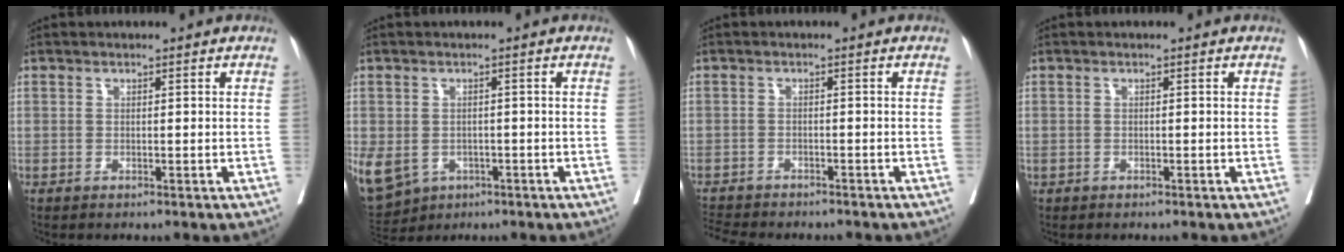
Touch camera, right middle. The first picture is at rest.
{"total": 18.6, "force": [-7.2, 15.2, 8.0], "torque": [-0.265, -0.016, -0.094]}
{"total": 6.9, "force": [-6.4, 1.3, 2.1], "torque": [-0.033, -0.004, -0.097]}
{"total": 0.0}